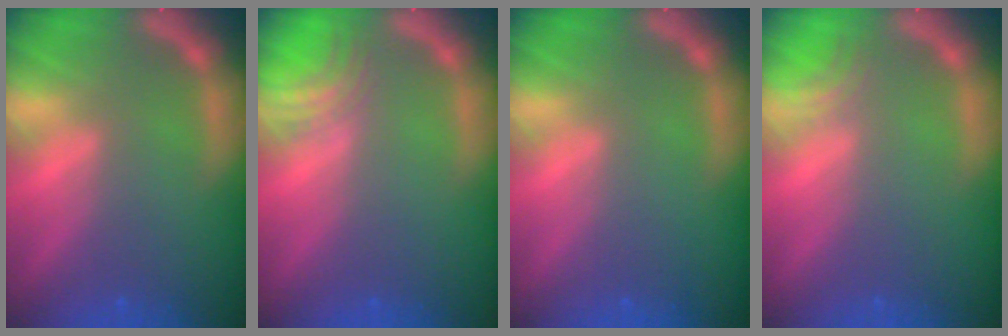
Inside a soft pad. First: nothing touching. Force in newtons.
{"total": 3.0}
{"total": 0.0}
{"total": 1.5}